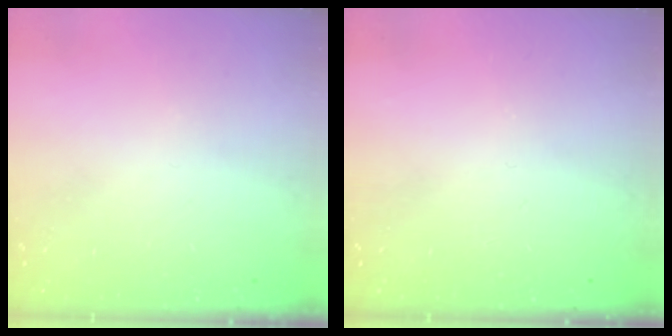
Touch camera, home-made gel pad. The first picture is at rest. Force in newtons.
{"total": 0.0}